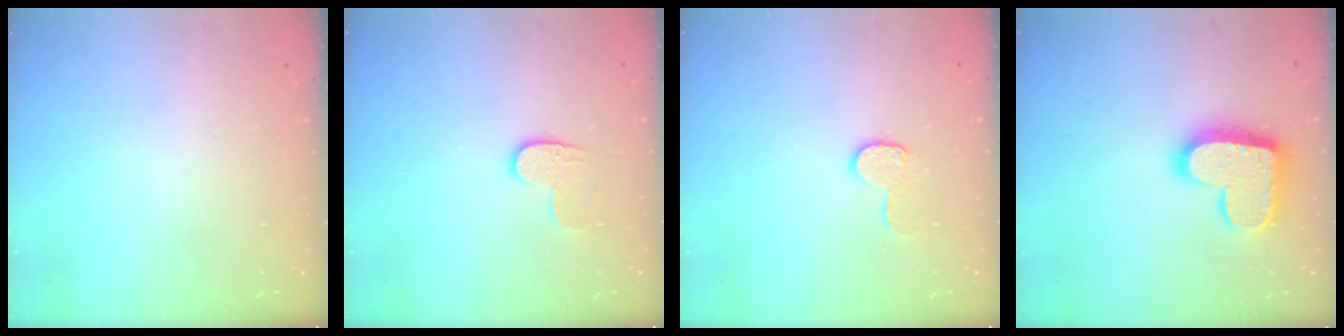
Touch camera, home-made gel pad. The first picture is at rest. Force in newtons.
{"total": 5.7, "press": 5.7, "slide": 0.3}
{"total": 8.0, "press": 8.0, "slide": 0.2}
{"total": 16.3, "press": 16.3, "slide": 1.3}